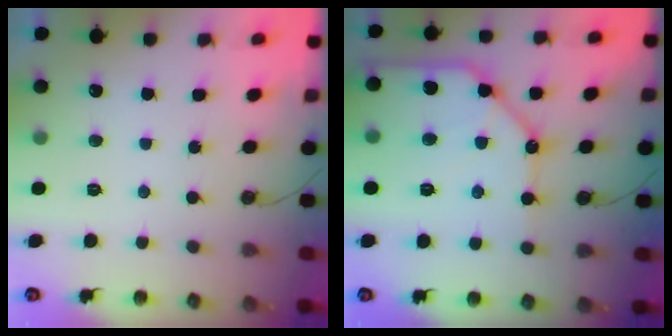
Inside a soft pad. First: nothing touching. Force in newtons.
{"total": 17.0, "press": 16.9, "slide": 2.0}